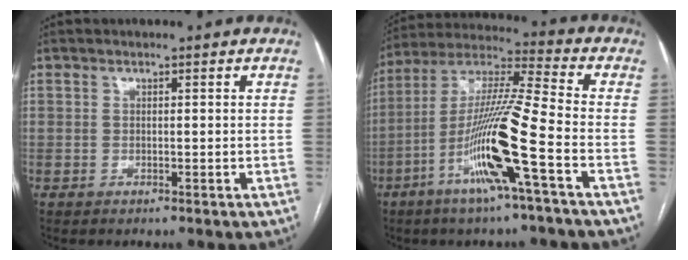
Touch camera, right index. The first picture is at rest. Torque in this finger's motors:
{"motor_torque": [2.14, 0.00, 0.53, 0.21]}